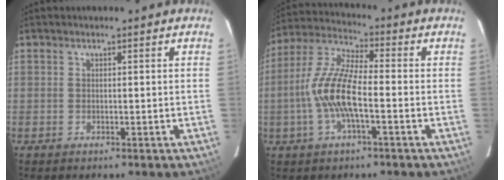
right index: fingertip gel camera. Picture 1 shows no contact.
{"total": 11.6, "force": [-2.7, 3.2, 10.8], "torque": [-0.228, 0.004, -0.056]}